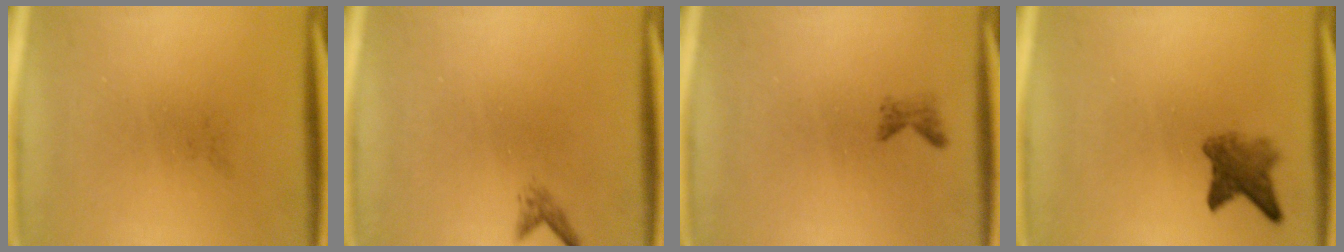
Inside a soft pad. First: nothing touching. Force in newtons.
{"total": 1.0}
{"total": 0.9}
{"total": 3.9}